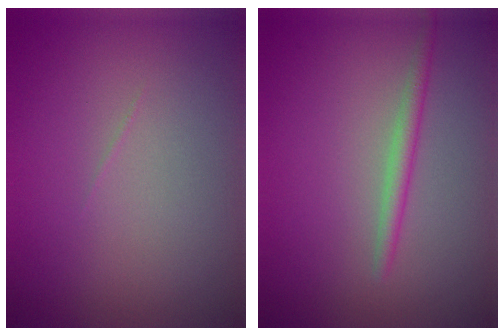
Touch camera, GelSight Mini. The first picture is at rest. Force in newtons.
{"total": 1.6, "press": 1.6, "slide": 0.0}